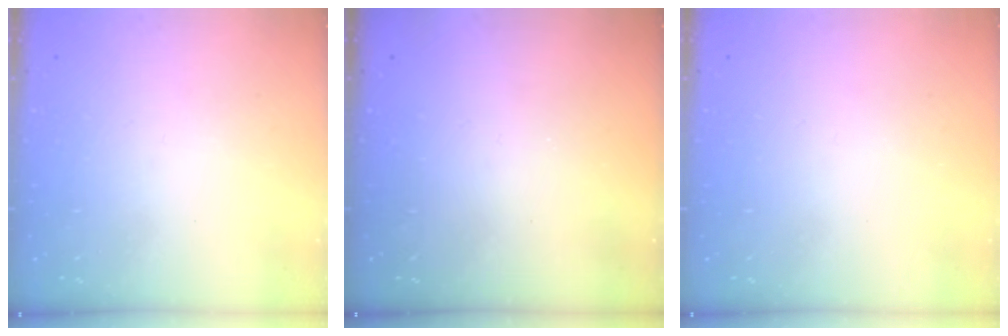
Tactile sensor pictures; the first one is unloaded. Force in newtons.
{"total": 0.0}
{"total": 0.0}